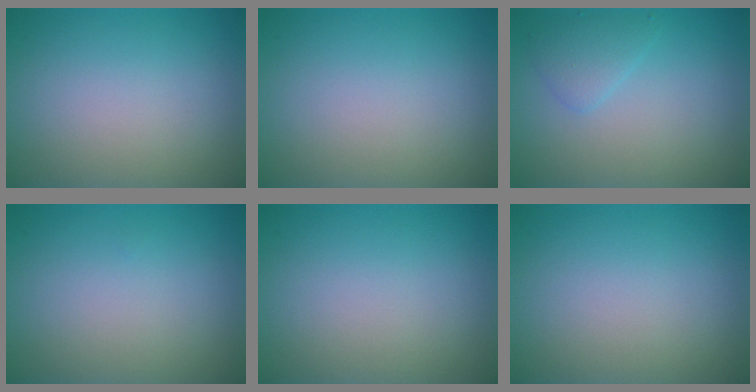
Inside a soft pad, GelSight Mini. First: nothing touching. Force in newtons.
{"total": 0.0}
{"total": 1.7, "press": 1.7, "slide": 0.0}
{"total": 0.0}
{"total": 0.0}
{"total": 0.0}